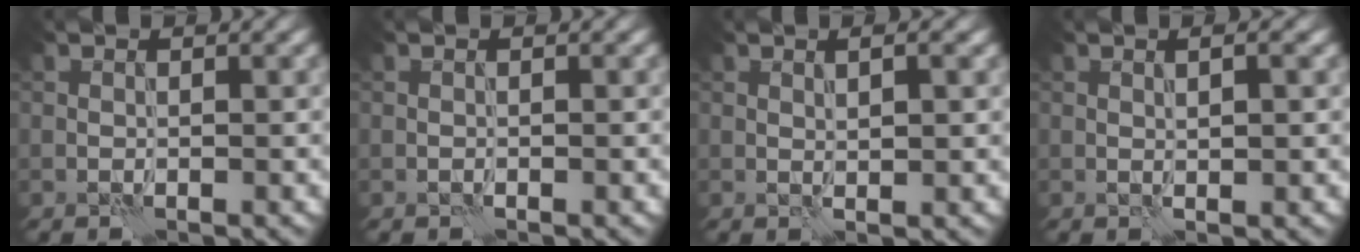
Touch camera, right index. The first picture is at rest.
{"total": 0.0}
{"total": 2.0, "force": [0.6, 0.2, 1.8], "torque": [-0.026, 0.001, 0.011]}
{"total": 1.7, "force": [0.4, 0.2, 1.7], "torque": [-0.025, 0.001, 0.007]}